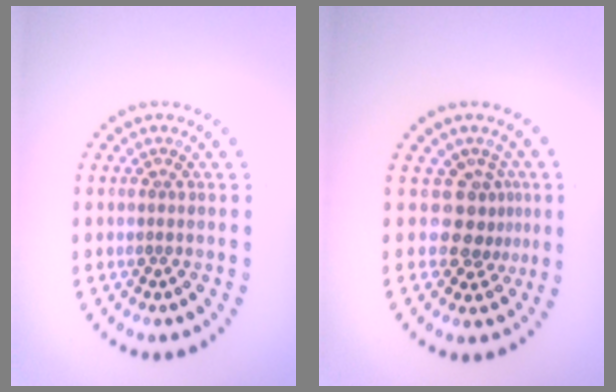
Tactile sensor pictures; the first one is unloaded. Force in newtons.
{"total": 2.8, "press": 2.0, "slide": 2.0}